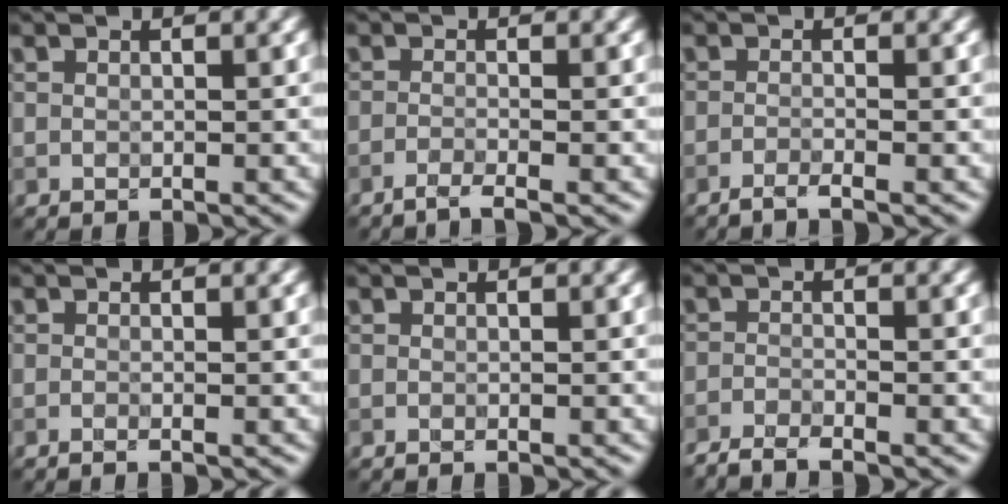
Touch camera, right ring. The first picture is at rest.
{"total": 1.9, "force": [-1.4, 0.2, 1.3], "torque": [-0.022, -0.001, -0.038]}
{"total": 1.8, "force": [-1.4, 0.2, 1.1], "torque": [-0.020, 0.001, -0.036]}
{"total": 0.7, "force": [-0.5, 0.1, 0.5], "torque": [-0.009, -0.003, -0.010]}
{"total": 0.0}
{"total": 3.1, "force": [-2.8, 0.3, 1.3], "torque": [-0.032, -0.004, -0.061]}